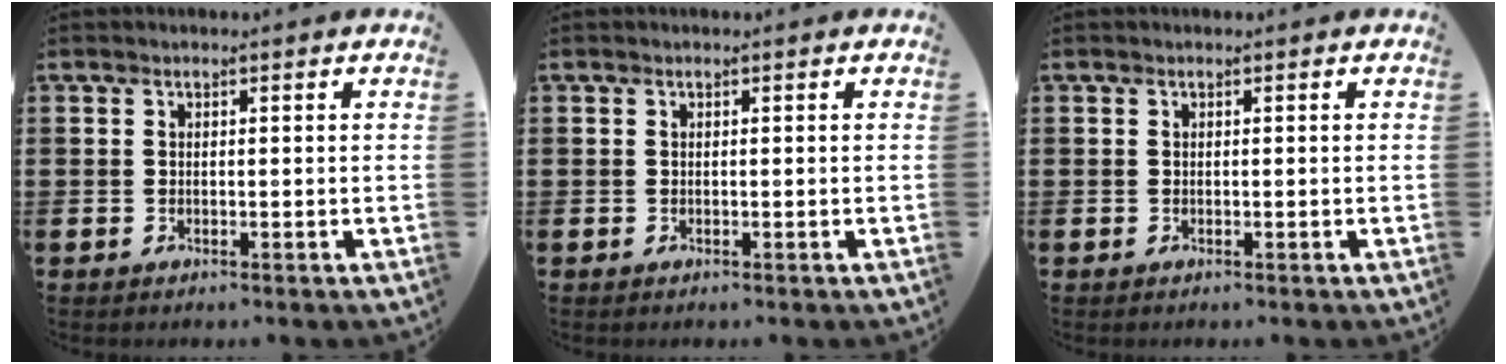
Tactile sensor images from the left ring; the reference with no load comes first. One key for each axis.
{"total": 0.0}
{"total": 0.0}